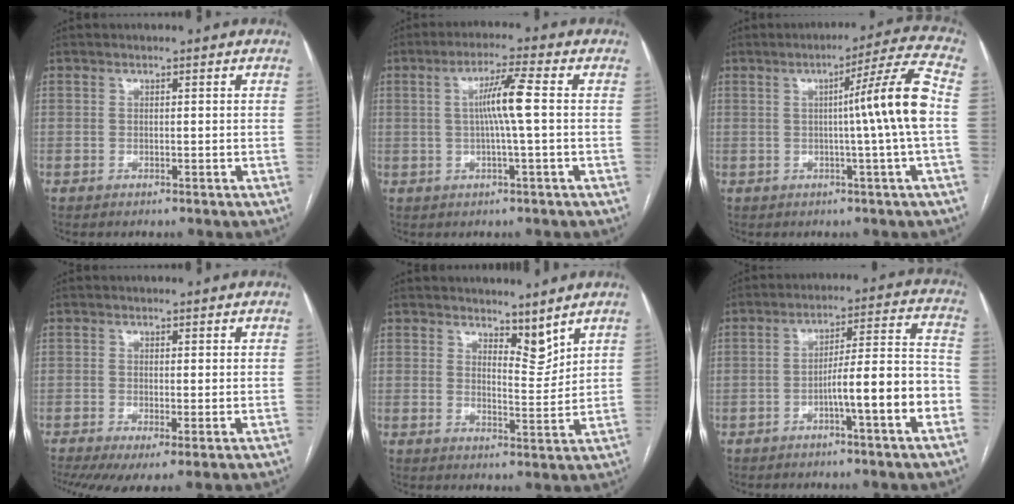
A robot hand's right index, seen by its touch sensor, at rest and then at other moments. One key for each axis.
{"total": 6.2, "fx": 0.4, "fy": -0.6, "fz": 6.2, "tx": -0.113, "ty": 0.007, "tz": 0.008}
{"total": 10.2, "fx": -0.1, "fy": -2.4, "fz": 9.9, "tx": -0.139, "ty": 0.006, "tz": 0.001}
{"total": 6.3, "fx": -2.5, "fy": 2.2, "fz": 5.3, "tx": -0.093, "ty": -0.015, "tz": -0.043}
{"total": 4.3, "fx": 3.7, "fy": 1.4, "fz": 1.7, "tx": -0.023, "ty": -0.011, "tz": 0.065}
{"total": 10.9, "fx": -4.2, "fy": 0.3, "fz": 10.0, "tx": -0.149, "ty": 0.022, "tz": -0.061}